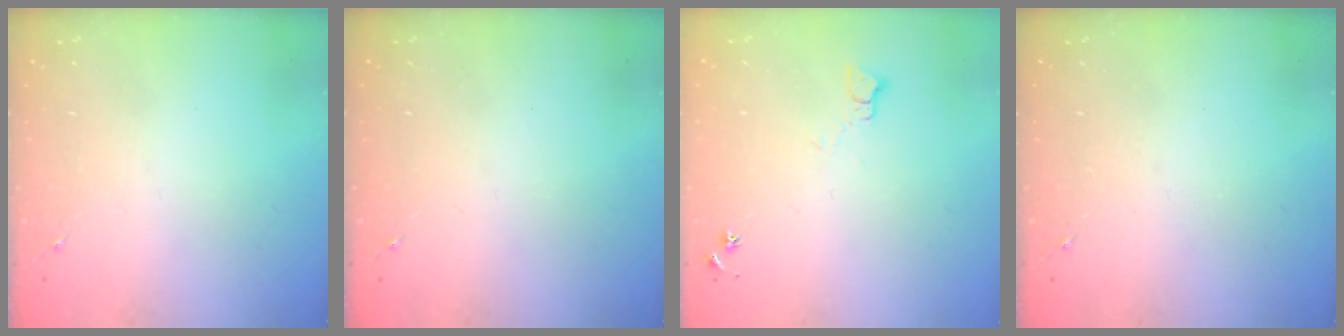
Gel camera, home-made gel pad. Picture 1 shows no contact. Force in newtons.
{"total": 0.0}
{"total": 5.4, "press": 5.3, "slide": 0.7}
{"total": 0.0}